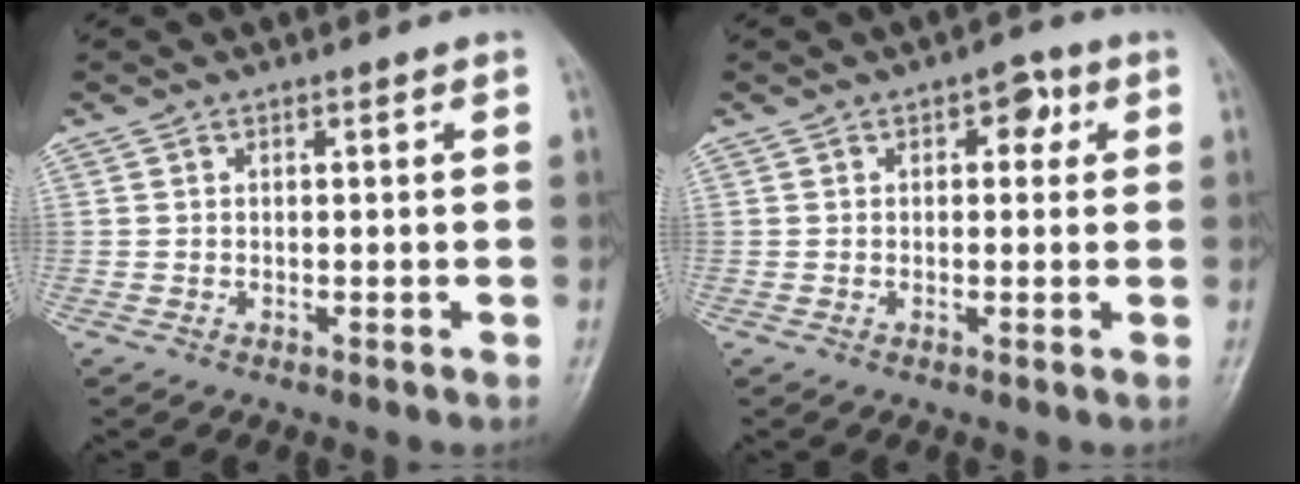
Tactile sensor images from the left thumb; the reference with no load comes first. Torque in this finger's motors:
{"motor_torque": [-0.17, 0.21, -0.23, -0.08, 0.00]}